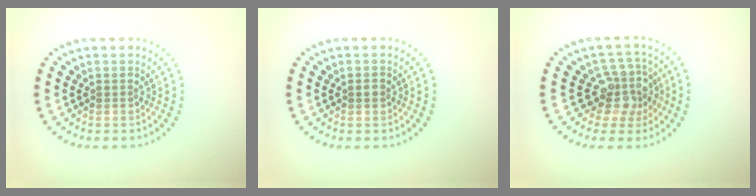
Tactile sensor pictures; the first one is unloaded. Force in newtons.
{"total": 0.9, "press": 0.9, "slide": 0.0}
{"total": 3.8, "press": 3.1, "slide": 2.3}